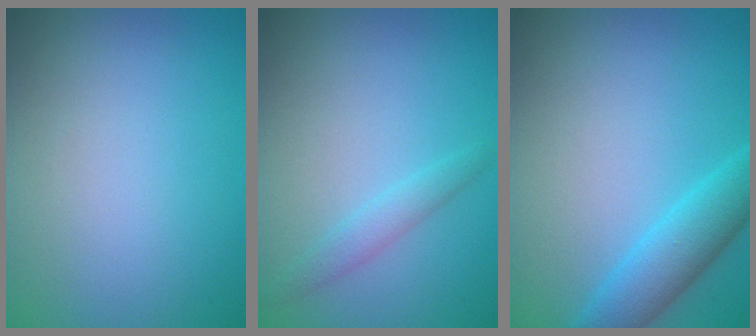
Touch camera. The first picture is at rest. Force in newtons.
{"total": 1.4, "press": 1.4, "slide": 0.0}
{"total": 4.0, "press": 4.0, "slide": 0.2}